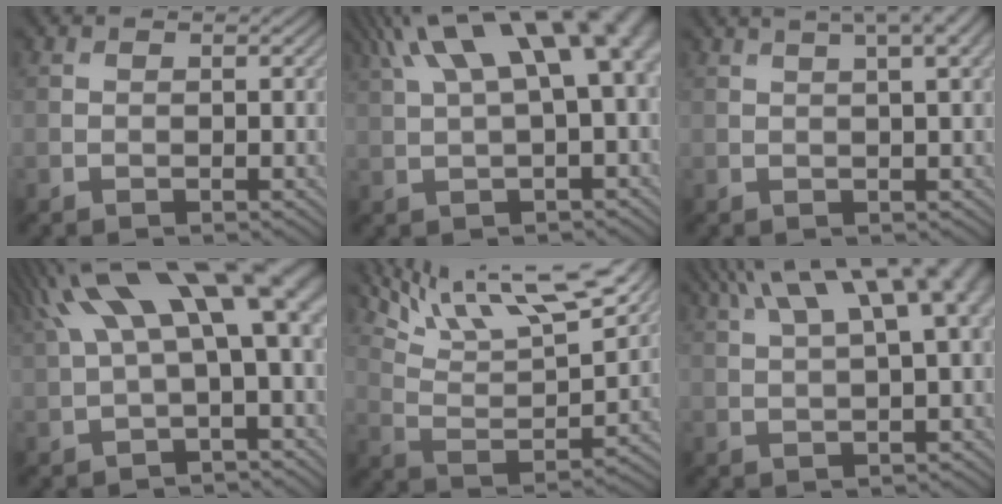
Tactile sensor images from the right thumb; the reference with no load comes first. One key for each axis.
{"total": 13.7, "fx": 5.4, "fy": 4.6, "fz": 11.6, "tx": -0.206, "ty": 0.026, "tz": 0.096}
{"total": 6.3, "fx": 3.4, "fy": 1.6, "fz": 5.1, "tx": -0.060, "ty": 0.024, "tz": 0.034}
{"total": 14.1, "fx": 4.2, "fy": 4.6, "fz": 12.6, "tx": -0.233, "ty": 0.021, "tz": 0.085}
{"total": 17.6, "fx": 13.2, "fy": 4.1, "fz": 10.8, "tx": -0.192, "ty": 0.002, "tz": 0.204}
{"total": 12.7, "fx": 6.1, "fy": 3.9, "fz": 10.5, "tx": -0.172, "ty": 0.034, "tz": 0.096}